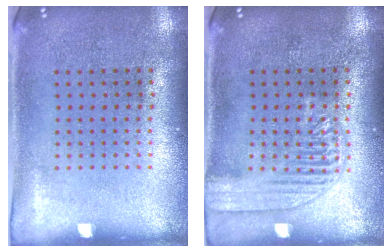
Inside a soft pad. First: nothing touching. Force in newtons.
{"total": 2.5, "press": 2.5, "slide": 0.3}